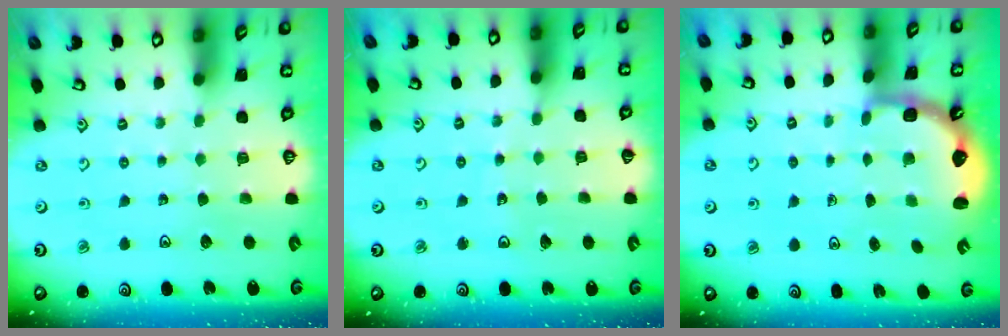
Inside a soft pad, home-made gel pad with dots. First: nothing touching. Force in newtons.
{"total": 3.7, "press": 3.7, "slide": 0.4}
{"total": 2.5, "press": 2.1, "slide": 1.4}